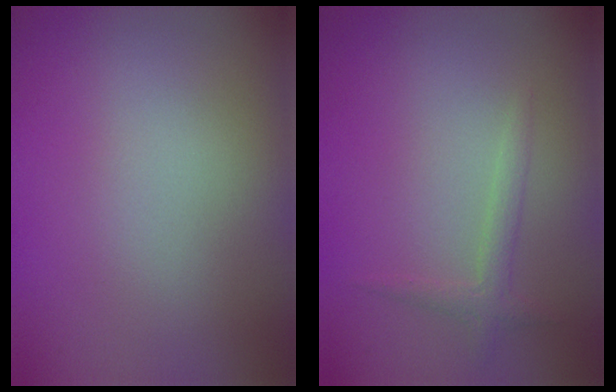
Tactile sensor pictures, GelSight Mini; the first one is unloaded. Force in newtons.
{"total": 1.4, "press": 1.4, "slide": 0.1}